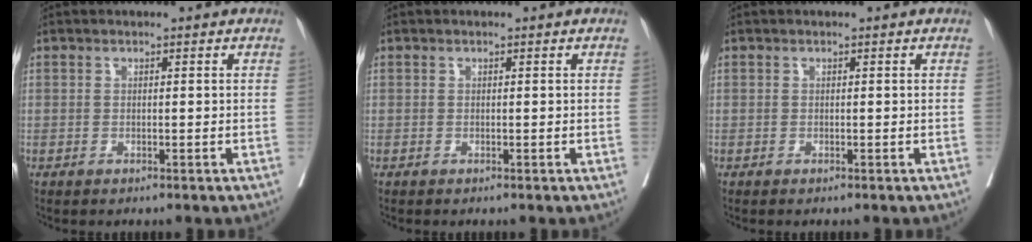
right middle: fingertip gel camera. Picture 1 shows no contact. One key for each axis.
{"total": 0.0}
{"total": 0.0}